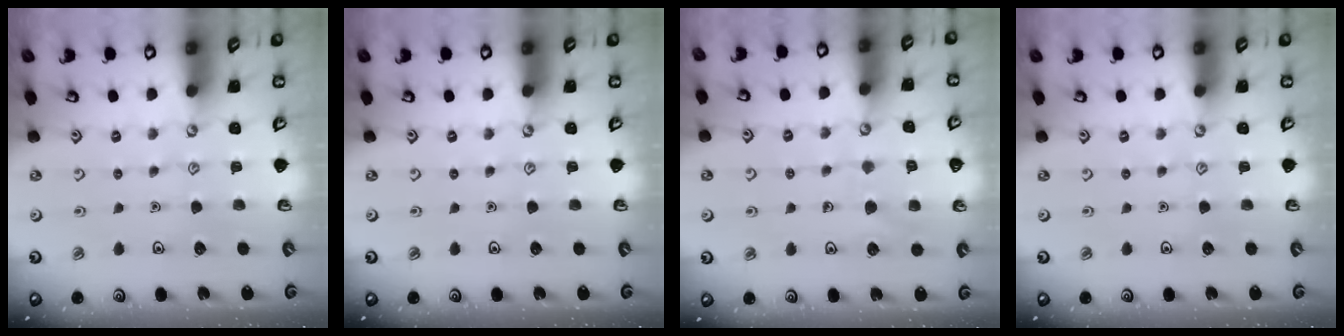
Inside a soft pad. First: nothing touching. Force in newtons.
{"total": 0.0}
{"total": 7.4, "press": 7.3, "slide": 0.5}
{"total": 0.0}